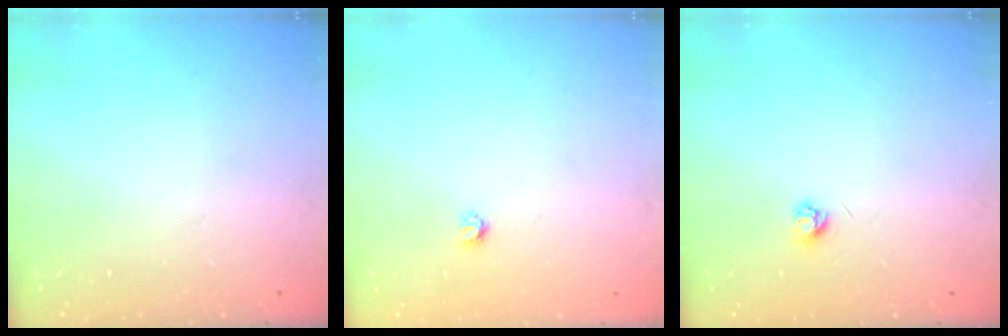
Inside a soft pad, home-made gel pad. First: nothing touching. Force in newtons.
{"total": 3.2, "press": 3.2, "slide": 0.3}
{"total": 3.7, "press": 3.7, "slide": 0.3}